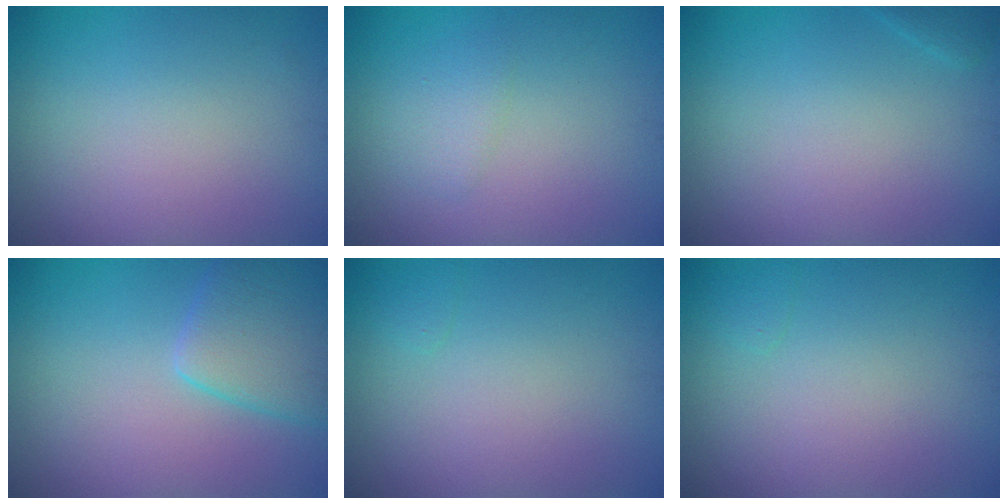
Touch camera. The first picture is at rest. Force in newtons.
{"total": 1.3, "press": 1.3, "slide": 0.1}
{"total": 0.9, "press": 0.9, "slide": 0.1}
{"total": 4.6, "press": 4.6, "slide": 0.4}
{"total": 0.6, "press": 0.6, "slide": 0.0}
{"total": 0.6, "press": 0.6, "slide": 0.0}